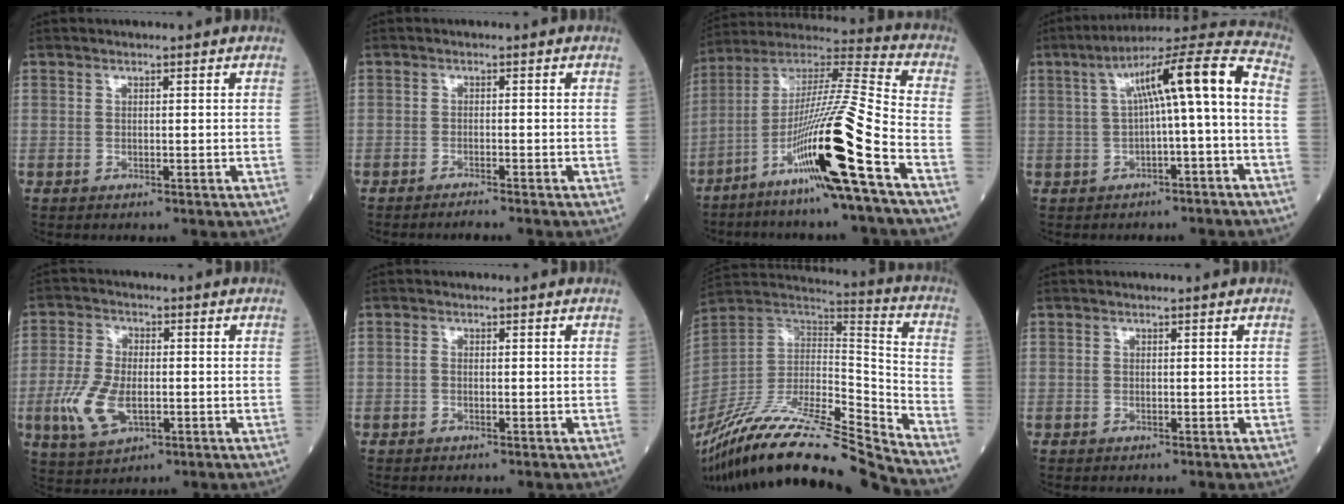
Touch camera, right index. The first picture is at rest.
{"total": 1.8, "force": [-1.7, -0.3, 0.5], "torque": [-0.009, -0.001, -0.028]}
{"total": 19.3, "force": [-8.6, -1.3, 17.2], "torque": [-0.335, -0.025, -0.165]}
{"total": 12.0, "force": [0.3, 0.6, 12.0], "torque": [-0.183, 0.047, 0.005]}
{"total": 8.7, "force": [-2.2, 4.2, 7.3], "torque": [-0.171, -0.004, -0.037]}
{"total": 0.5, "force": [-0.1, 0.3, 0.4], "torque": [-0.009, 0.001, -0.005]}
{"total": 26.6, "force": [-23.5, 1.2, 12.4], "torque": [-0.243, -0.013, -0.401]}
{"total": 0.0}